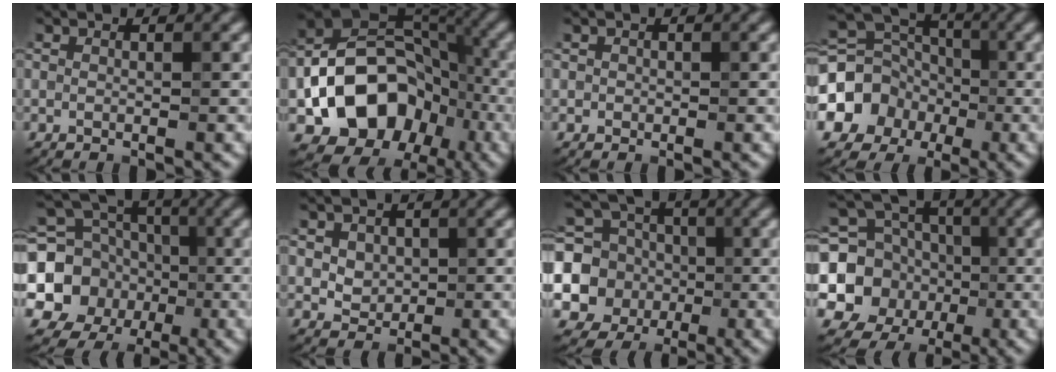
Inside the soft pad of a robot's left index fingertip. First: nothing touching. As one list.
[{"total": 12.8, "force": [-4.3, 9.6, 7.2], "torque": [-0.109, 0.006, -0.085]}, {"total": 0.6, "force": [0.1, 0.6, 0.1], "torque": [0.005, -0.002, 0.000]}, {"total": 9.7, "force": [-2.8, 8.8, 3.1], "torque": [-0.063, -0.007, -0.071]}, {"total": 10.2, "force": [-0.8, 9.3, 4.1], "torque": [-0.082, -0.019, -0.034]}, {"total": 3.1, "force": [1.0, 2.4, 1.6], "torque": [-0.036, 0.004, 0.030]}, {"total": 8.5, "force": [-0.8, 7.8, 3.4], "torque": [-0.063, -0.013, -0.035]}, {"total": 9.0, "force": [-0.5, 8.3, 3.5], "torque": [-0.070, -0.017, -0.025]}]